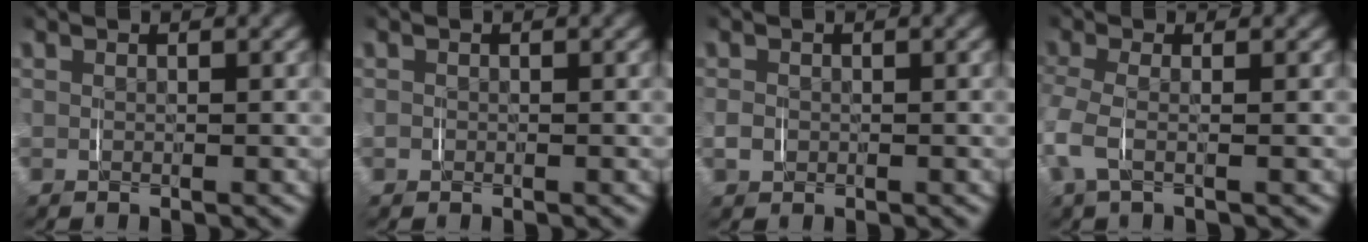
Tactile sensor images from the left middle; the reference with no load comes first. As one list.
[{"total": 0.6, "force": [-0.3, 0.5, 0.1], "torque": [-0.001, 0.003, -0.006]}, {"total": 1.3, "force": [-0.4, 1.2, 0.6], "torque": [-0.016, 0.003, -0.008]}, {"total": 3.5, "force": [-0.8, 1.9, 2.8], "torque": [-0.093, -0.010, -0.012]}]